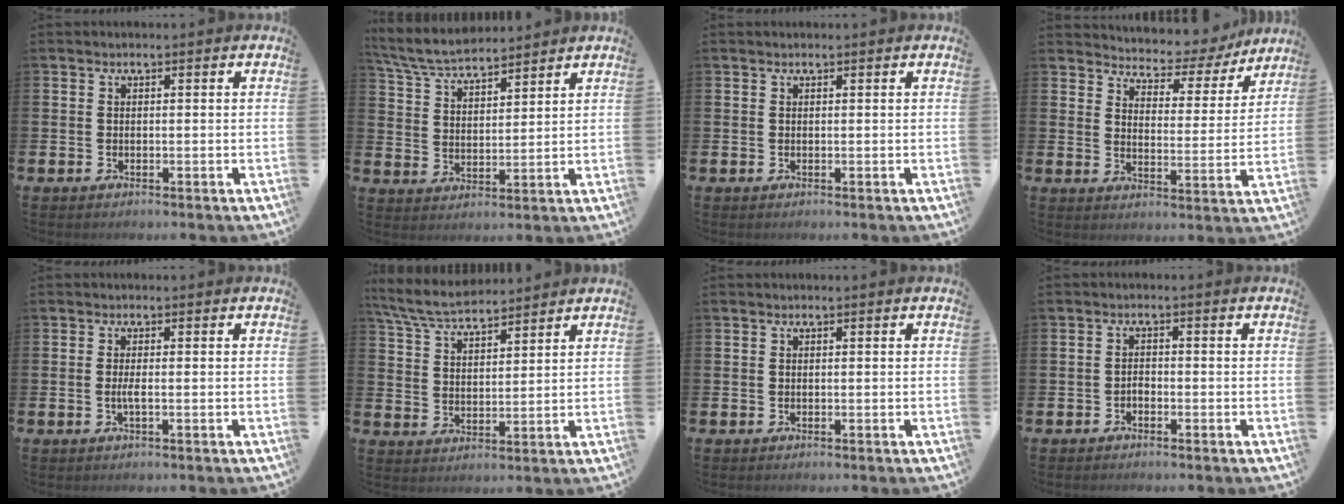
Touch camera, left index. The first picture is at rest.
{"total": 6.4, "force": [6.1, 1.1, 1.6], "torque": [-0.059, -0.025, 0.112]}
{"total": 0.0}
{"total": 5.1, "force": [4.8, 1.6, 0.4], "torque": [-0.033, -0.047, 0.078]}
{"total": 1.3, "force": [-0.3, 0.1, 1.3], "torque": [-0.031, 0.002, -0.005]}
{"total": 6.6, "force": [6.3, 1.1, 1.7], "torque": [-0.061, -0.023, 0.116]}
{"total": 0.0}
{"total": 1.1, "force": [-0.9, 0.5, 0.4], "torque": [-0.008, -0.001, -0.018]}